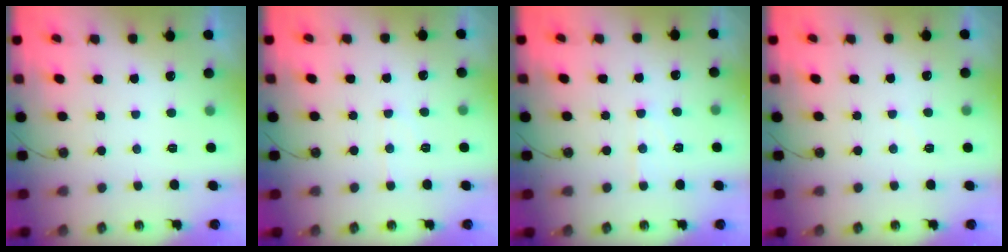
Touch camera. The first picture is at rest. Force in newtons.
{"total": 5.5, "press": 5.5, "slide": 0.7}
{"total": 6.6, "press": 6.6, "slide": 0.6}
{"total": 3.9, "press": 3.9, "slide": 0.6}